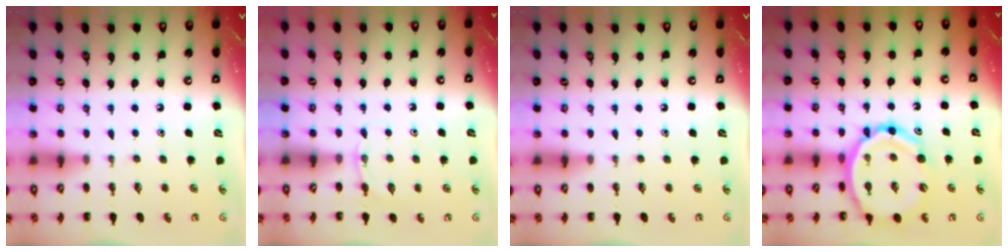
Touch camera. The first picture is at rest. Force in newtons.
{"total": 3.6, "press": 3.5, "slide": 1.0}
{"total": 0.0}
{"total": 16.9, "press": 16.5, "slide": 3.7}